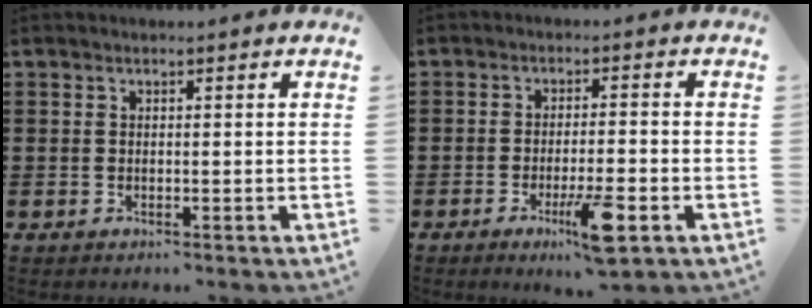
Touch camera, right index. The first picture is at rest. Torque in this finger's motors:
{"motor_torque": [0.90, -0.06, 0.43, 0.08]}